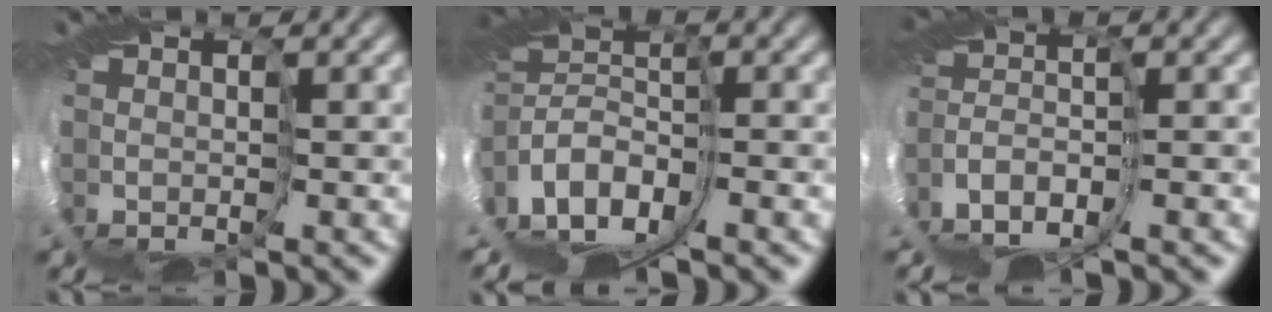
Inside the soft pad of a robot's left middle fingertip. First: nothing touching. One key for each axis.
{"total": 5.8, "fx": -4.1, "fy": 0.9, "fz": 4.0, "tx": -0.107, "ty": 0.018, "tz": -0.061}
{"total": 4.8, "fx": -4.4, "fy": -0.6, "fz": 1.8, "tx": -0.082, "ty": 0.006, "tz": -0.085}